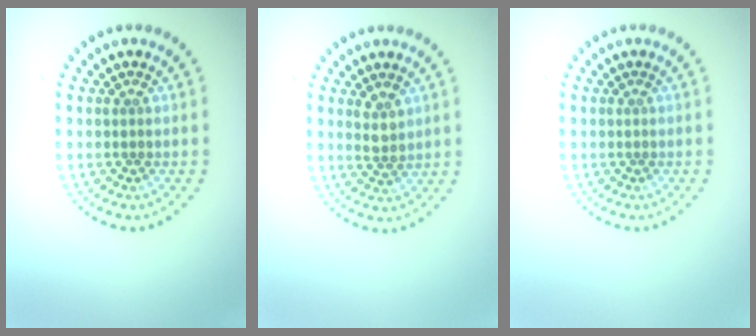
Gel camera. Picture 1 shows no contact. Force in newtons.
{"total": 1.6, "press": 1.5, "slide": 0.7}
{"total": 0.0}